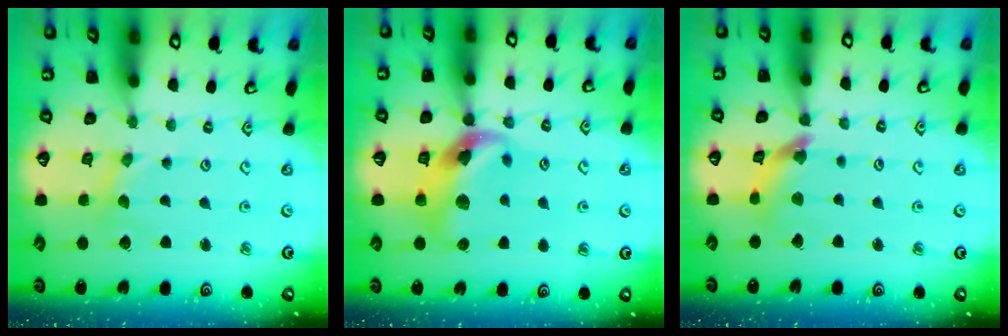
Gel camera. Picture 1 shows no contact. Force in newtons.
{"total": 11.8, "press": 11.7, "slide": 1.6}
{"total": 8.0, "press": 7.9, "slide": 0.8}